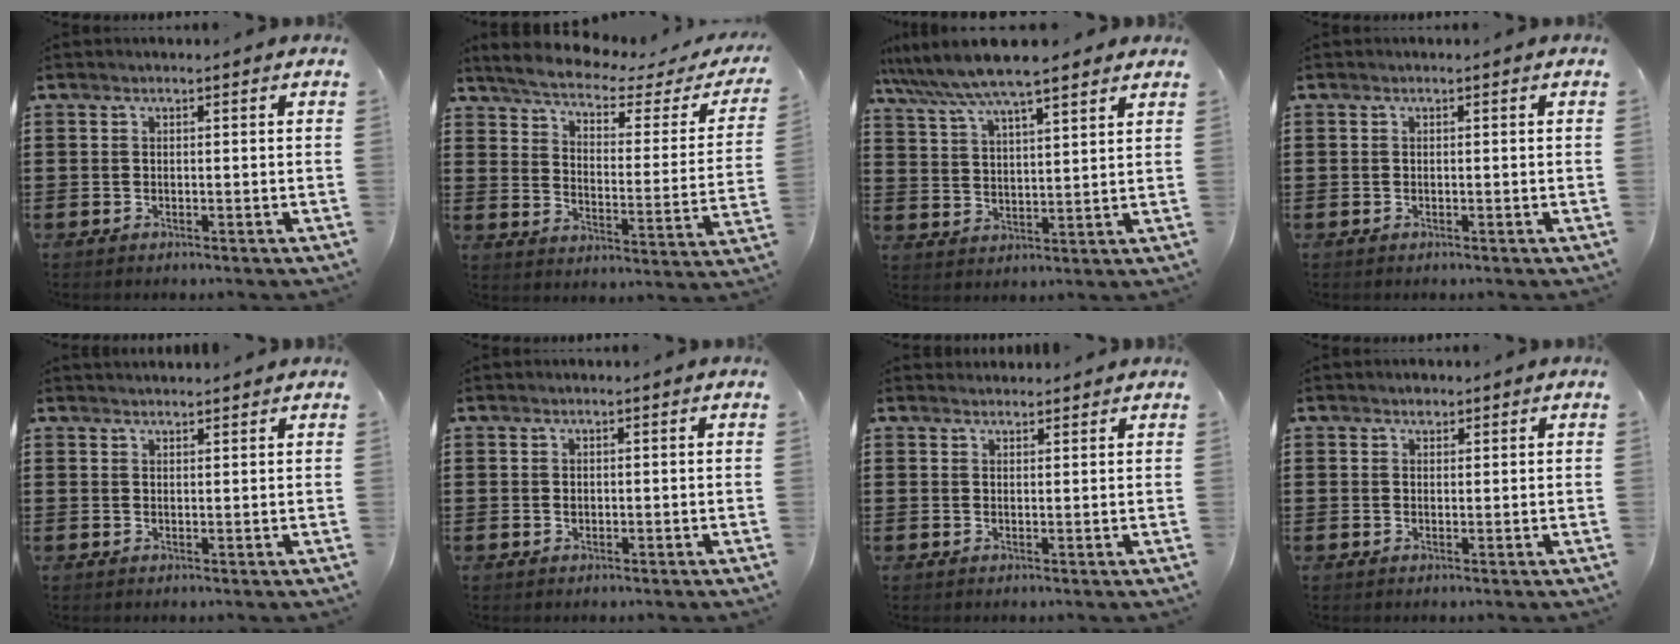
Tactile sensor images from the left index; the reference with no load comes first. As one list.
[{"total": 4.0, "force": [3.3, 0.6, 2.3], "torque": [-0.066, -0.027, 0.047]}, {"total": 7.2, "force": [6.1, 0.8, 3.7], "torque": [-0.095, -0.020, 0.105]}, {"total": 0.0}, {"total": 1.4, "force": [1.3, 0.0, 0.1], "torque": [-0.004, 0.001, 0.027]}, {"total": 0.5, "force": [0.1, 0.5, 0.2], "torque": [-0.006, 0.001, 0.001]}, {"total": 1.5, "force": [1.5, 0.3, 0.0], "torque": [-0.004, 0.003, 0.029]}, {"total": 1.4, "force": [1.1, 0.8, 0.4], "torque": [-0.001, 0.000, 0.019]}]